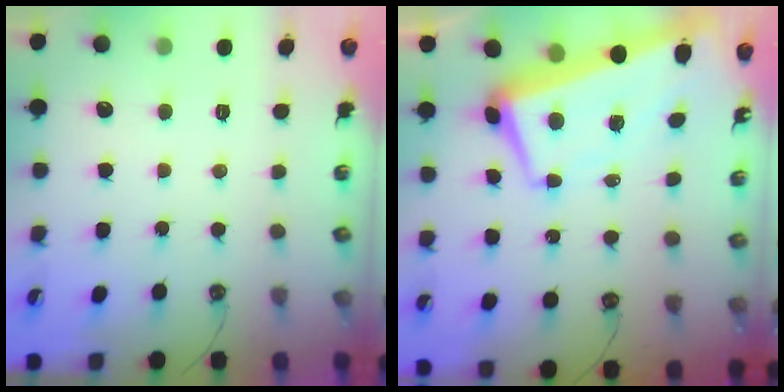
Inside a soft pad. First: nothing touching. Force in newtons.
{"total": 6.2, "press": 5.9, "slide": 1.9}